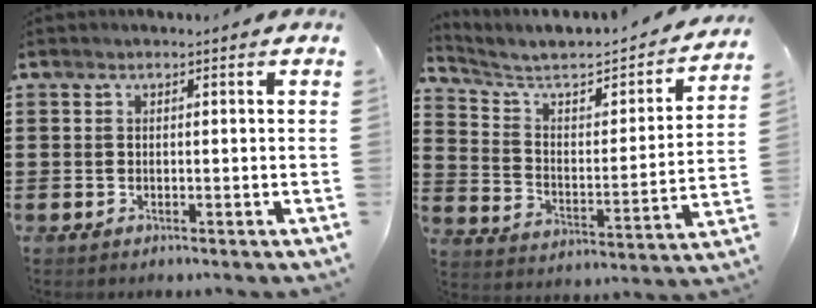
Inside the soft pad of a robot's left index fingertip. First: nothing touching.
{"total": 5.2, "force": [4.2, 1.8, 2.5], "torque": [-0.074, -0.029, 0.063]}